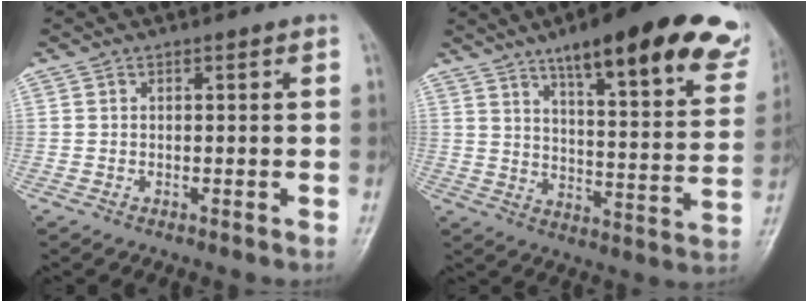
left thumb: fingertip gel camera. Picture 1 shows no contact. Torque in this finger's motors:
{"motor_torque": [0.78, 0.45, 1.51, -1.24, 0.19]}